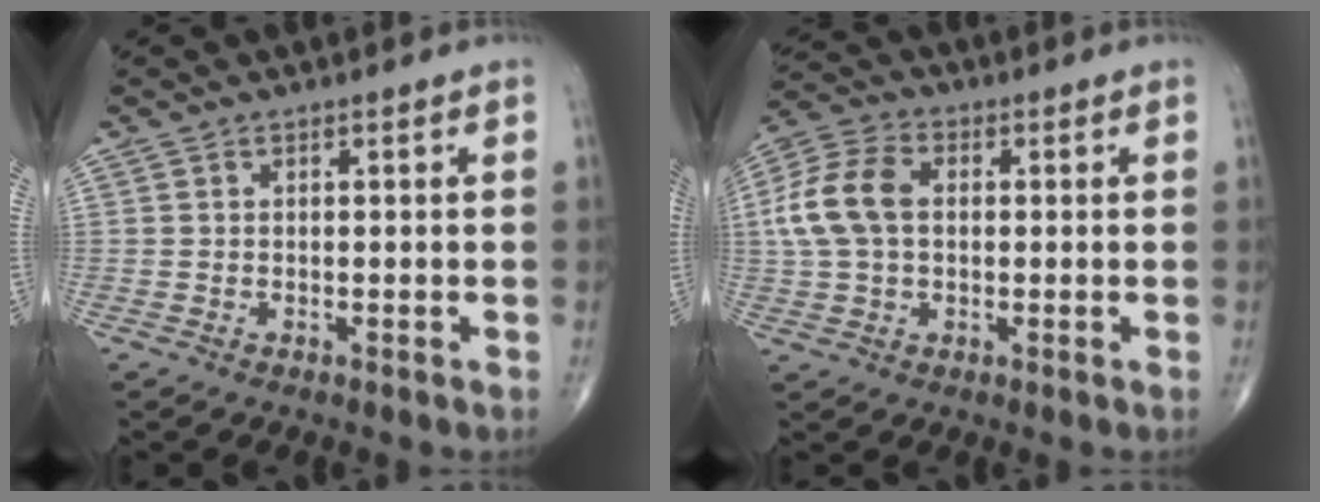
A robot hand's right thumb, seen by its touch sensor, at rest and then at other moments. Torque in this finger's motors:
{"motor_torque": [-0.77, 0.54, 0.74, -0.20, 0.18]}